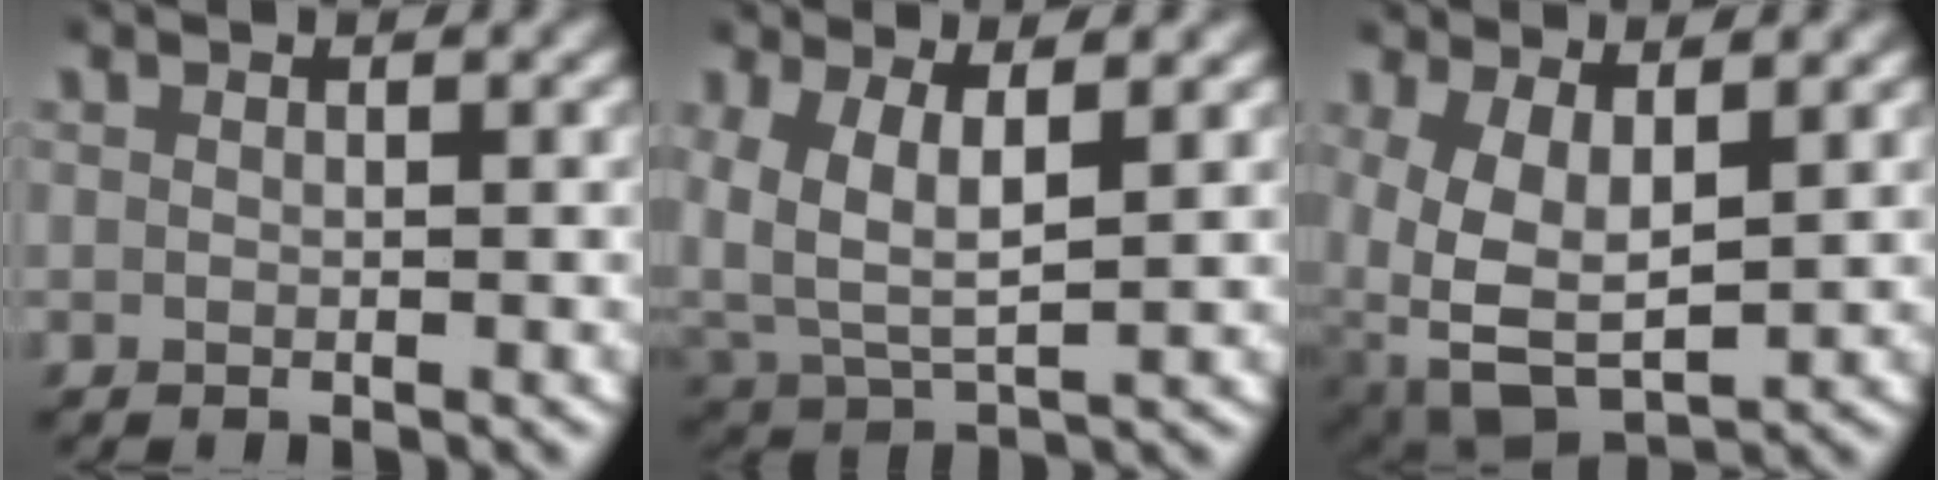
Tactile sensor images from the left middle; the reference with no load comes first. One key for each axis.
{"total": 5.6, "fx": 1.6, "fy": 3.7, "fz": 3.8, "tx": -0.096, "ty": -0.022, "tz": 0.039}
{"total": 6.2, "fx": -1.0, "fy": 4.2, "fz": 4.4, "tx": -0.112, "ty": -0.049, "tz": 0.005}